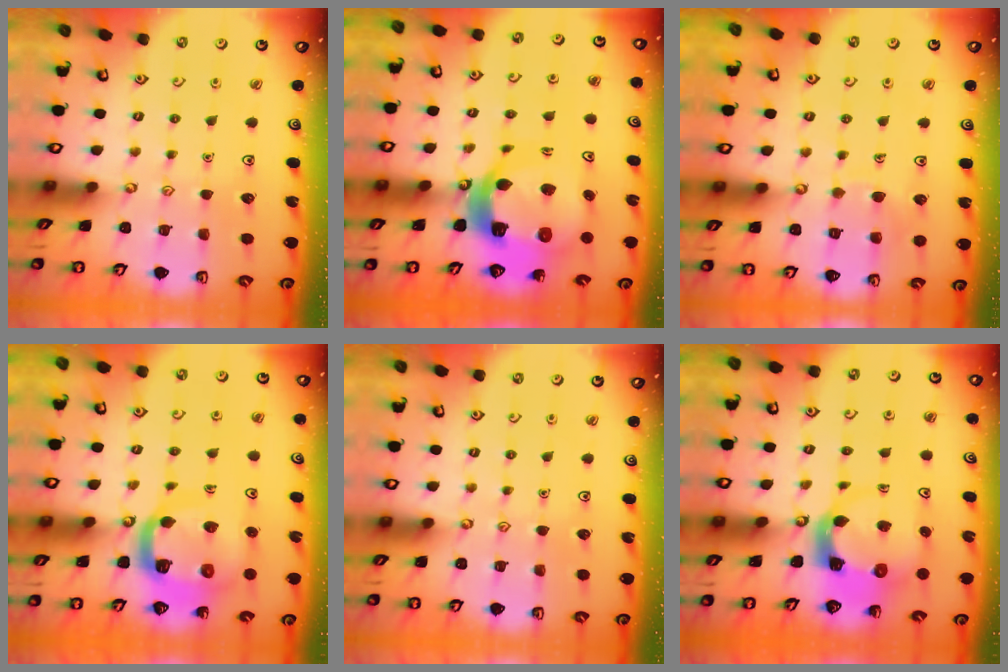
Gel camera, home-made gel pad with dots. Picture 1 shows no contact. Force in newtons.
{"total": 14.2, "press": 14.1, "slide": 1.9}
{"total": 6.7, "press": 6.6, "slide": 0.7}
{"total": 12.0, "press": 11.9, "slide": 1.3}
{"total": 0.0}
{"total": 4.3, "press": 4.3, "slide": 0.5}